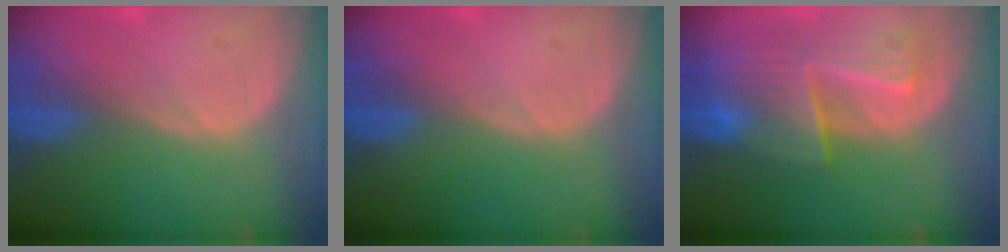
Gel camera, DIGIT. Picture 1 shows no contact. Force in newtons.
{"total": 0.0}
{"total": 9.4, "press": 8.3, "slide": 4.2}